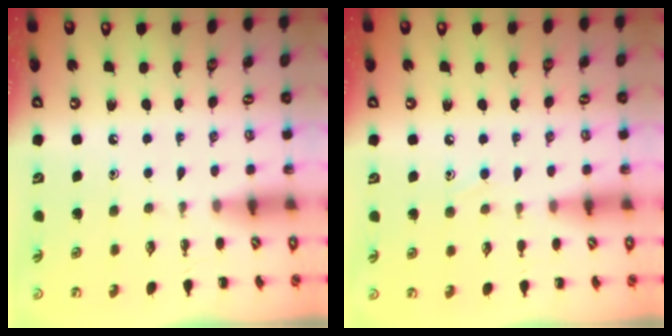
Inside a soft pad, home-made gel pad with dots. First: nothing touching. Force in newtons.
{"total": 6.5, "press": 6.1, "slide": 2.4}